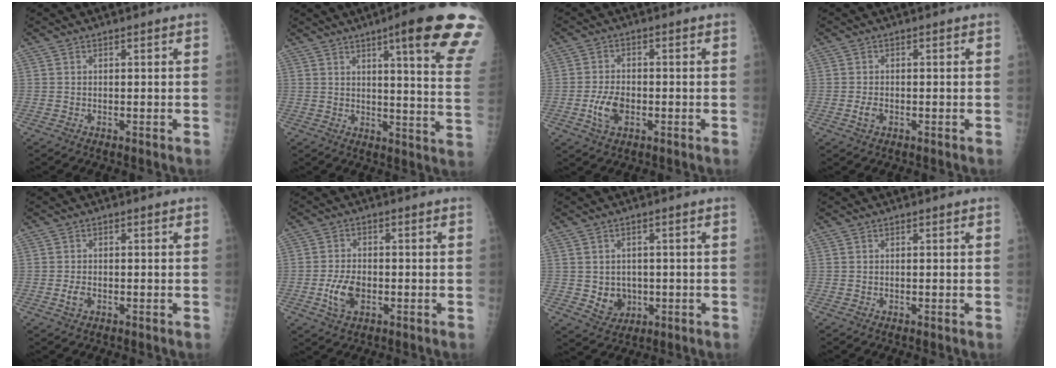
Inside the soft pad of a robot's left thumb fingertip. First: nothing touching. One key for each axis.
{"total": 20.9, "fx": 11.9, "fy": 2.5, "fz": 17.0, "tx": -0.199, "ty": -0.048, "tz": 0.139}
{"total": 5.6, "fx": -1.7, "fy": 3.4, "fz": 4.2, "tx": -0.078, "ty": 0.007, "tz": -0.030}
{"total": 1.9, "fx": -0.7, "fy": 1.2, "fz": 1.3, "tx": -0.024, "ty": 0.002, "tz": -0.013}
{"total": 2.0, "fx": -0.6, "fy": 1.3, "fz": 1.3, "tx": -0.025, "ty": 0.002, "tz": -0.012}
{"total": 6.0, "fx": -1.7, "fy": 3.7, "fz": 4.4, "tx": -0.083, "ty": 0.006, "tz": -0.029}
{"total": 5.3, "fx": -0.6, "fy": 4.7, "fz": 2.5, "tx": -0.013, "ty": 0.002, "tz": 0.004}
{"total": 0.0}